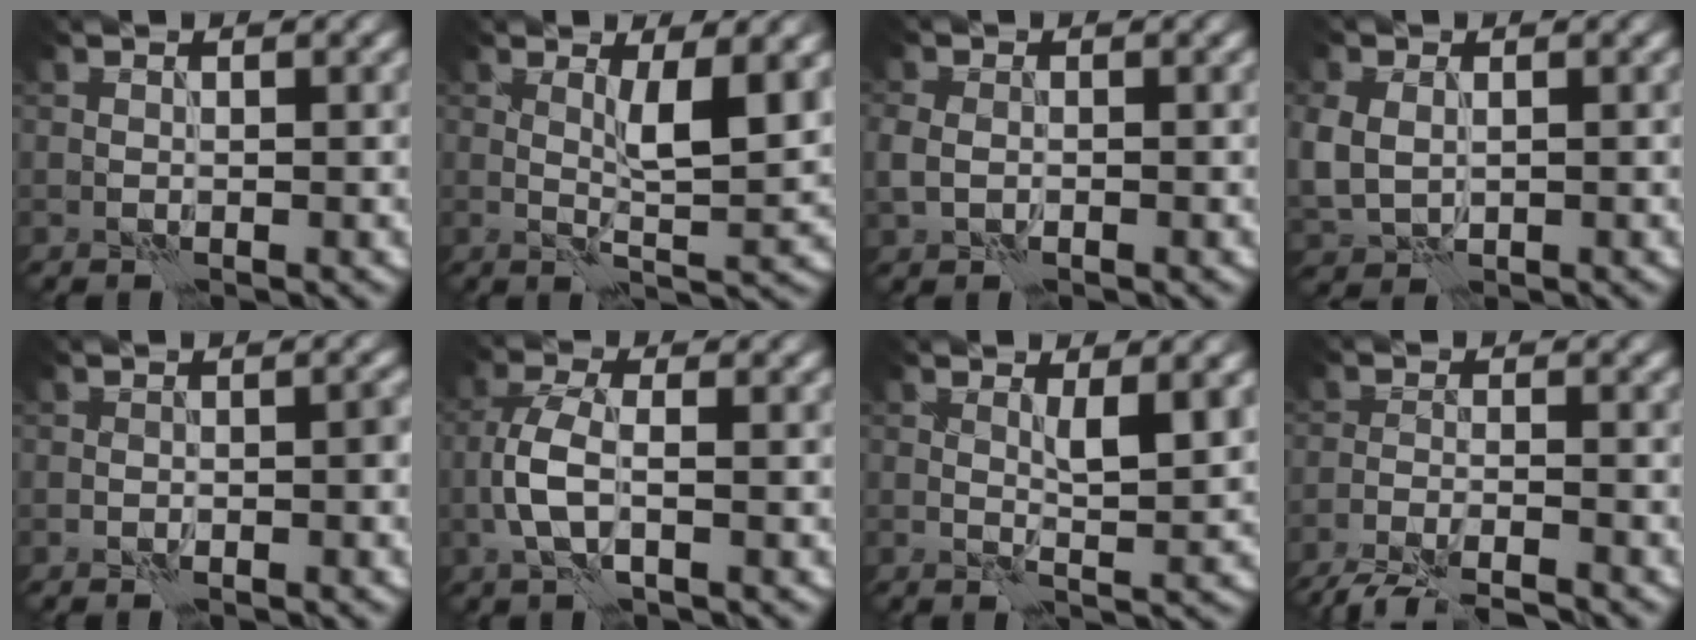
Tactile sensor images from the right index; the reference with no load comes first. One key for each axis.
{"total": 4.3, "fx": 1.0, "fy": 0.8, "fz": 4.1, "tx": -0.070, "ty": -0.005, "tz": 0.019}
{"total": 1.9, "fx": -0.3, "fy": 1.6, "fz": 1.1, "tx": -0.025, "ty": -0.002, "tz": -0.007}
{"total": 4.0, "fx": 0.0, "fy": 3.2, "fz": 2.4, "tx": -0.066, "ty": -0.009, "tz": 0.009}
{"total": 1.4, "fx": -0.8, "fy": 0.5, "fz": 0.9, "tx": -0.014, "ty": 0.006, "tz": -0.015}
{"total": 3.5, "fx": -0.8, "fy": 1.4, "fz": 3.1, "tx": -0.071, "ty": 0.005, "tz": -0.022}
{"total": 2.7, "fx": 0.8, "fy": 0.5, "fz": 2.5, "tx": -0.044, "ty": -0.004, "tz": 0.015}
{"total": 6.6, "fx": -6.1, "fy": 0.9, "fz": 2.2, "tx": -0.041, "ty": -0.014, "tz": -0.100}